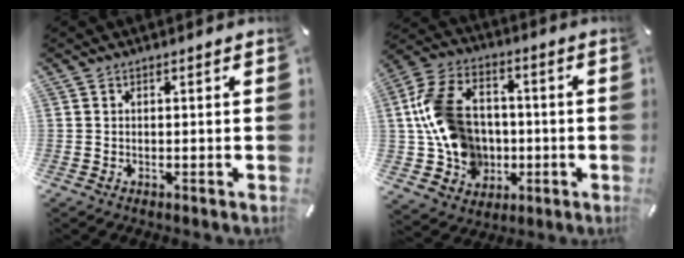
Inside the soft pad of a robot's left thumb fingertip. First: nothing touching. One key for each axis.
{"total": 16.5, "fx": 0.0, "fy": 13.9, "fz": 8.9, "tx": -0.180, "ty": 0.012, "tz": 0.013}